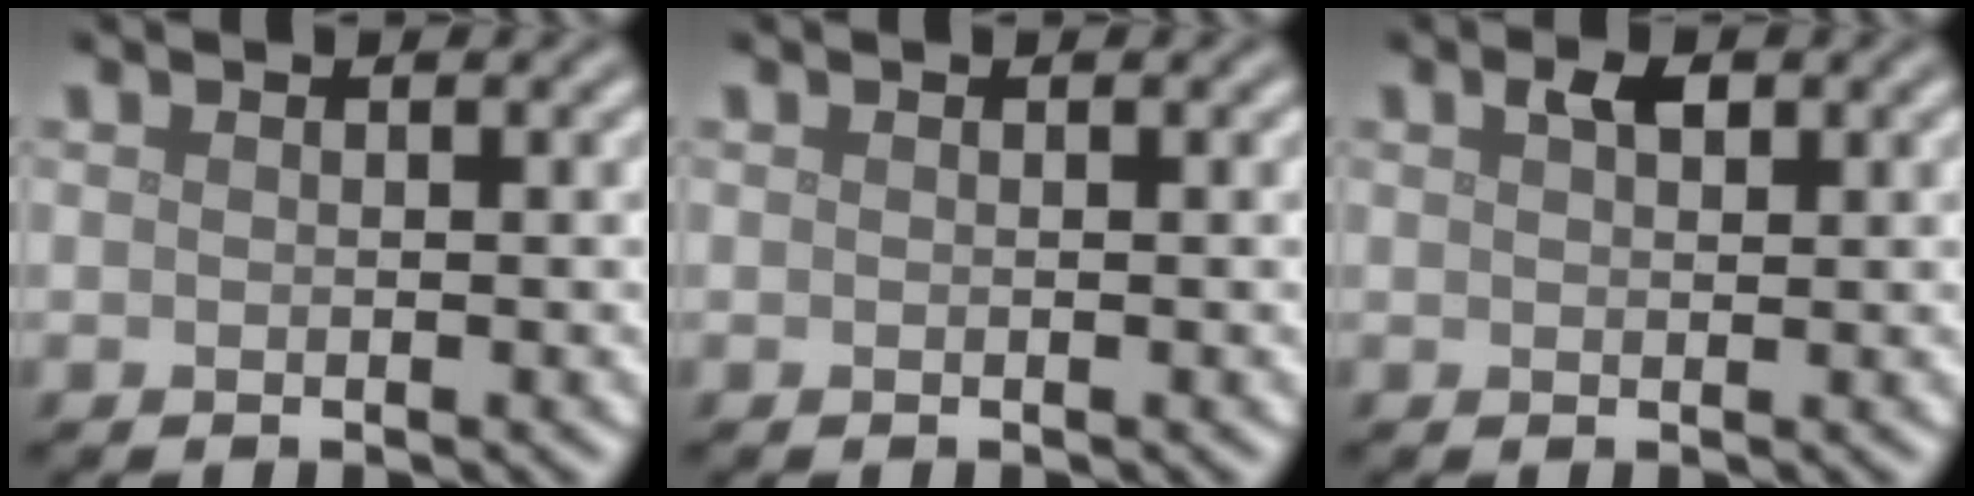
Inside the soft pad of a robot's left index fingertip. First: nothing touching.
{"total": 0.0}
{"total": 1.7, "force": [0.9, 0.8, 1.2], "torque": [-0.021, 0.002, 0.017]}